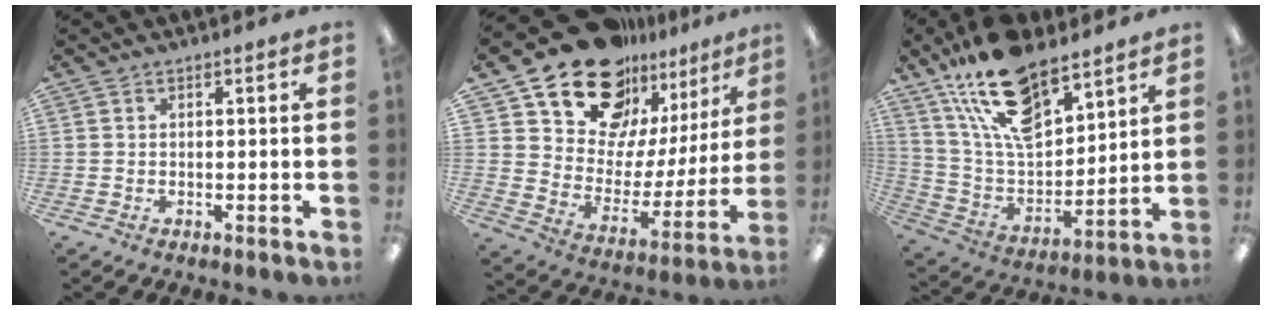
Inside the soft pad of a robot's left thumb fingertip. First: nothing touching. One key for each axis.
{"total": 20.6, "fx": 16.8, "fy": 10.3, "fz": 5.9, "tx": -0.112, "ty": -0.126, "tz": 0.304}
{"total": 19.7, "fx": 13.8, "fy": 8.7, "fz": 11.1, "tx": -0.211, "ty": -0.067, "tz": 0.247}